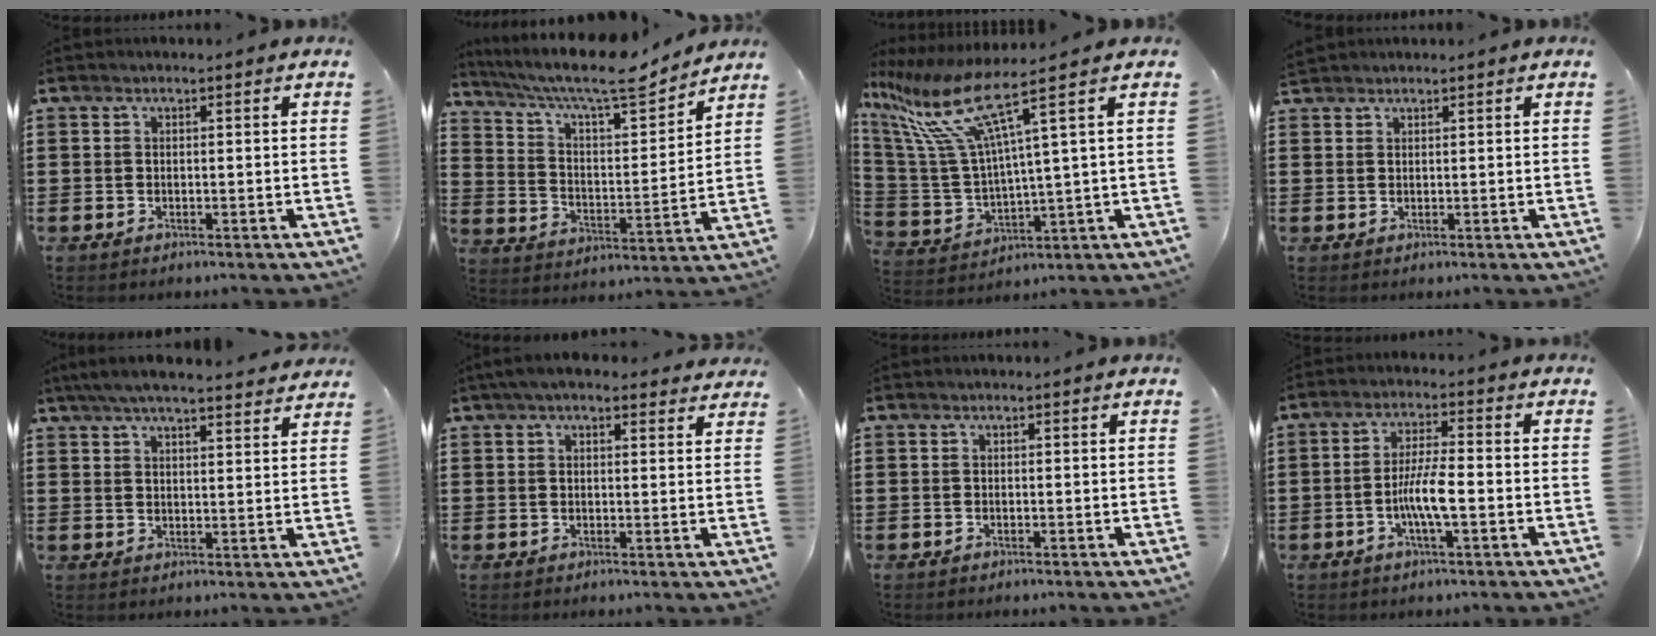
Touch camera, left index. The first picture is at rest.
{"total": 10.1, "force": [8.5, 1.4, 5.2], "torque": [-0.118, -0.052, 0.139]}
{"total": 12.3, "force": [6.5, 2.1, 10.2], "torque": [-0.249, -0.037, 0.099]}
{"total": 1.0, "force": [0.9, 0.2, 0.1], "torque": [-0.005, 0.000, 0.019]}
{"total": 5.2, "force": [4.6, 0.4, 2.4], "torque": [-0.058, -0.010, 0.083]}
{"total": 4.0, "force": [3.1, 1.2, 2.3], "torque": [-0.052, 0.002, 0.057]}
{"total": 0.0}
{"total": 6.2, "force": [-1.7, 1.3, 5.8], "torque": [-0.120, 0.000, -0.039]}